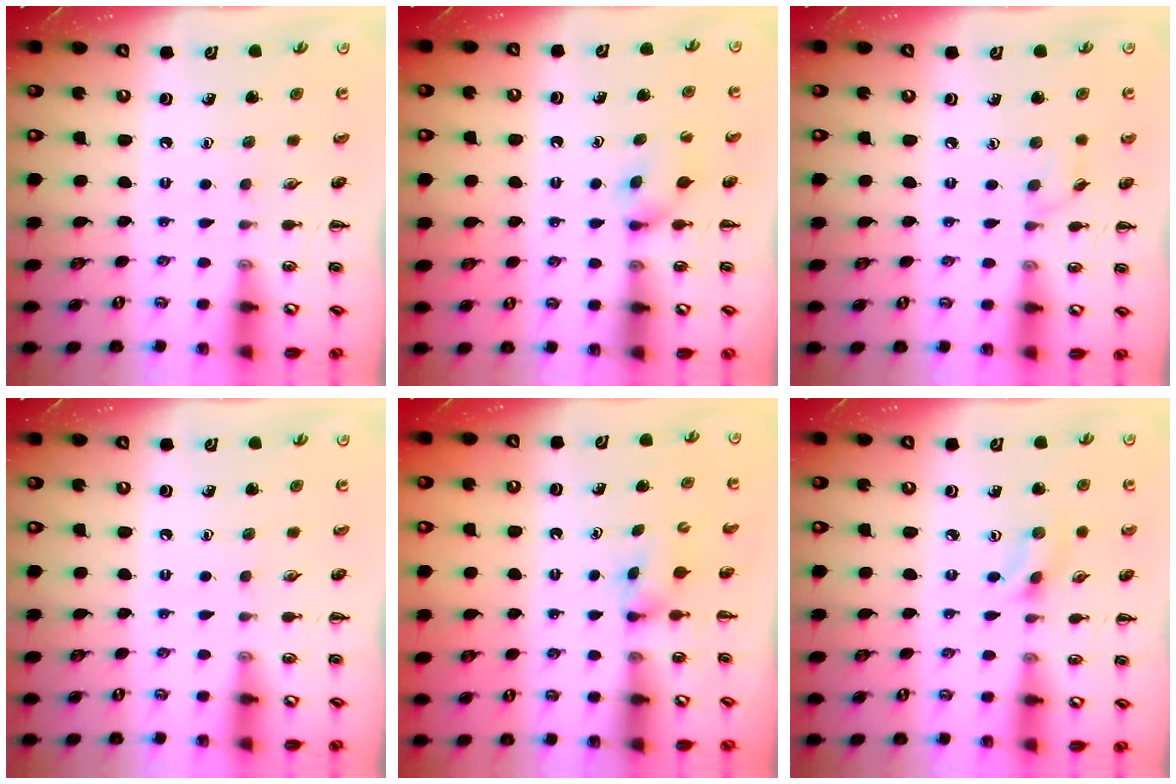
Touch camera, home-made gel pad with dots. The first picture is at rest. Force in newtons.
{"total": 4.4, "press": 4.2, "slide": 1.2}
{"total": 3.5, "press": 3.4, "slide": 1.0}
{"total": 0.0}
{"total": 2.3, "press": 2.1, "slide": 1.0}
{"total": 2.6, "press": 2.4, "slide": 1.0}